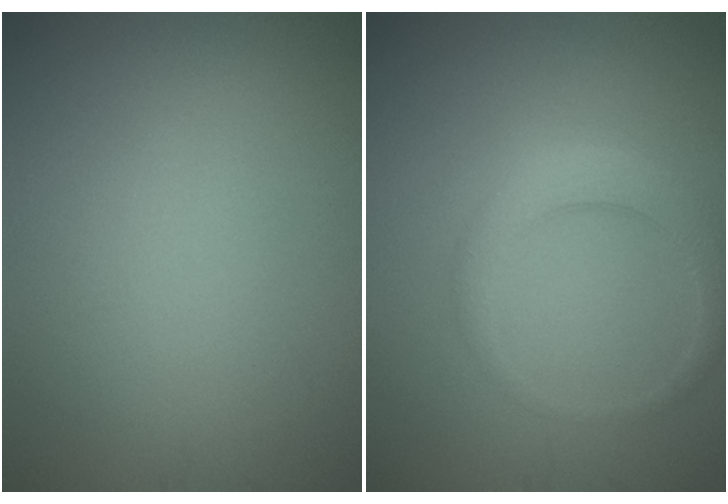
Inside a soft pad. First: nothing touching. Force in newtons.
{"total": 3.0, "press": 3.0, "slide": 0.1}